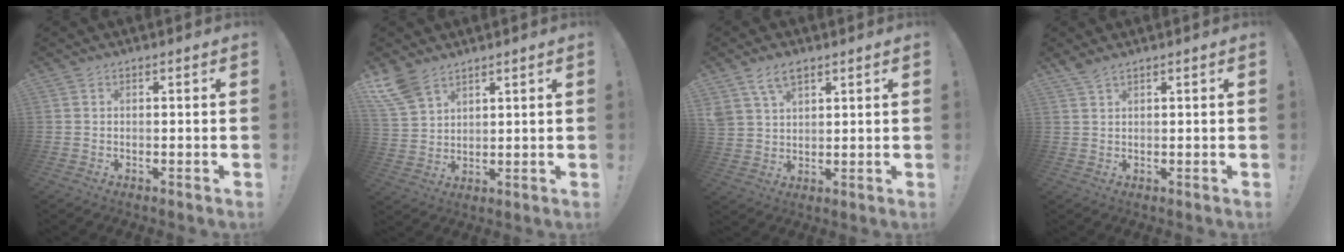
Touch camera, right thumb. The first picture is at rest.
{"total": 8.2, "force": [6.2, 4.2, 3.4], "torque": [-0.068, -0.029, 0.125]}
{"total": 7.3, "force": [4.5, 4.3, 3.8], "torque": [-0.074, -0.006, 0.088]}
{"total": 2.3, "force": [1.9, 0.4, 1.3], "torque": [-0.031, -0.008, 0.035]}